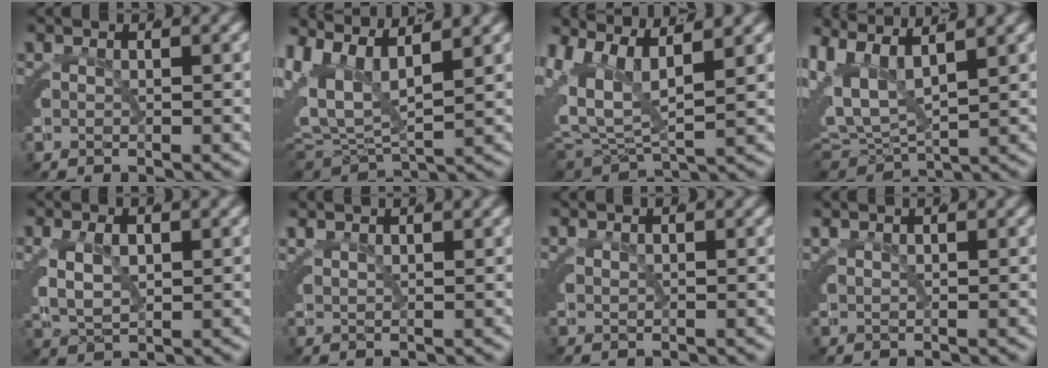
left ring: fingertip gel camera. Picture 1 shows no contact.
{"total": 9.2, "force": [1.9, 7.1, 5.5], "torque": [-0.113, 0.001, 0.020]}
{"total": 8.1, "force": [2.0, 6.4, 4.6], "torque": [-0.112, 0.004, 0.016]}
{"total": 11.2, "force": [2.5, 8.8, 6.3], "torque": [-0.135, -0.004, 0.026]}
{"total": 4.5, "force": [0.2, 3.8, 2.4], "torque": [-0.070, -0.013, 0.002]}
{"total": 2.5, "force": [1.6, 1.7, 0.8], "torque": [-0.029, -0.001, 0.026]}
{"total": 0.7, "force": [0.5, 0.5, 0.1], "torque": [-0.005, -0.001, 0.008]}
{"total": 1.6, "force": [1.1, 1.1, 0.5], "torque": [-0.015, 0.002, 0.017]}